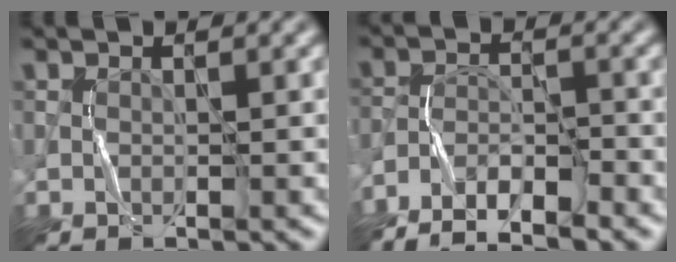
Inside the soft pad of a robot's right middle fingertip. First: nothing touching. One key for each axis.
{"total": 6.2, "fx": -5.1, "fy": 1.6, "fz": 3.3, "tx": -0.052, "ty": -0.005, "tz": -0.094}